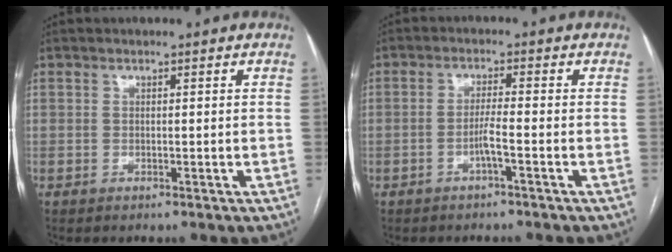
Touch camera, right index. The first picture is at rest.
{"total": 2.9, "force": [-1.3, -0.4, 2.5], "torque": [-0.048, 0.000, -0.027]}